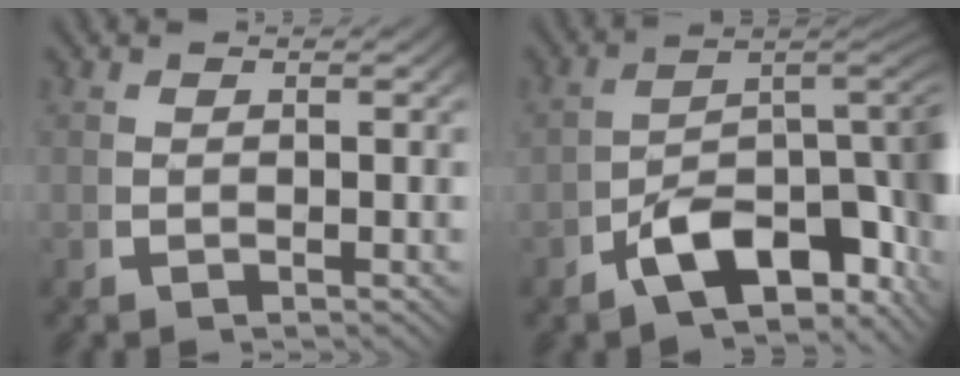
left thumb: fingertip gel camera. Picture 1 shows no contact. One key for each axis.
{"total": 14.6, "fx": -2.3, "fy": 9.2, "fz": 11.1, "tx": -0.165, "ty": -0.027, "tz": -0.037}